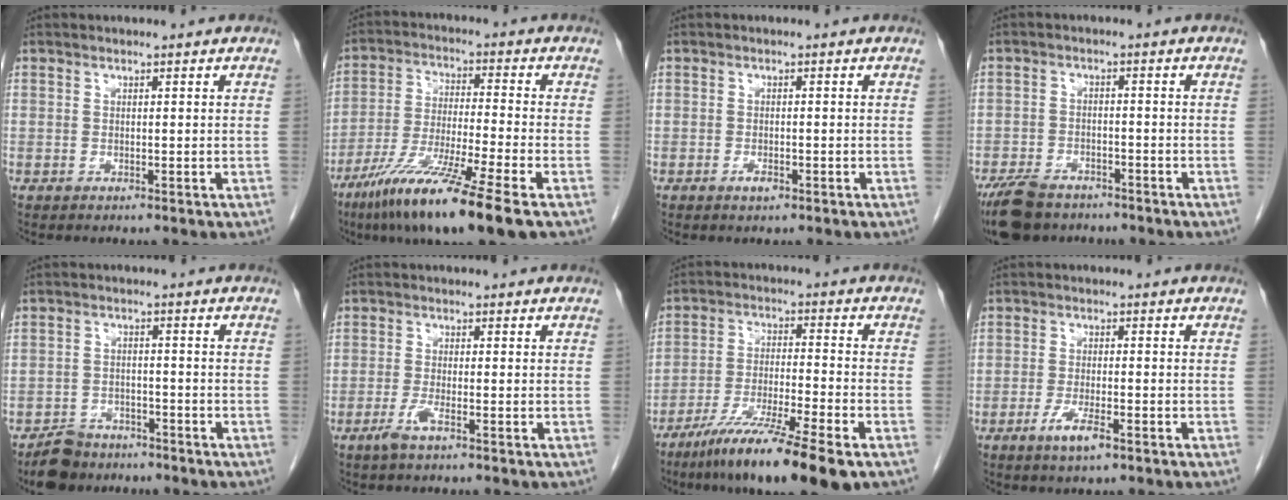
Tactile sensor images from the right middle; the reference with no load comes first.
{"total": 14.8, "force": [-9.1, -0.3, 11.6], "torque": [-0.224, -0.051, -0.164]}
{"total": 1.4, "force": [-0.8, 0.5, 1.0], "torque": [-0.019, 0.000, -0.009]}
{"total": 8.3, "force": [-6.5, 3.7, 3.6], "torque": [-0.069, -0.011, -0.110]}
{"total": 5.8, "force": [-4.7, 3.0, 1.3], "torque": [-0.028, 0.000, -0.081]}
{"total": 2.4, "force": [-1.4, 0.0, 1.9], "torque": [-0.043, -0.005, -0.031]}
{"total": 14.2, "force": [-9.6, 0.3, 10.4], "torque": [-0.177, -0.041, -0.166]}
{"total": 3.9, "force": [-2.2, 0.6, 3.2], "torque": [-0.067, -0.005, -0.038]}